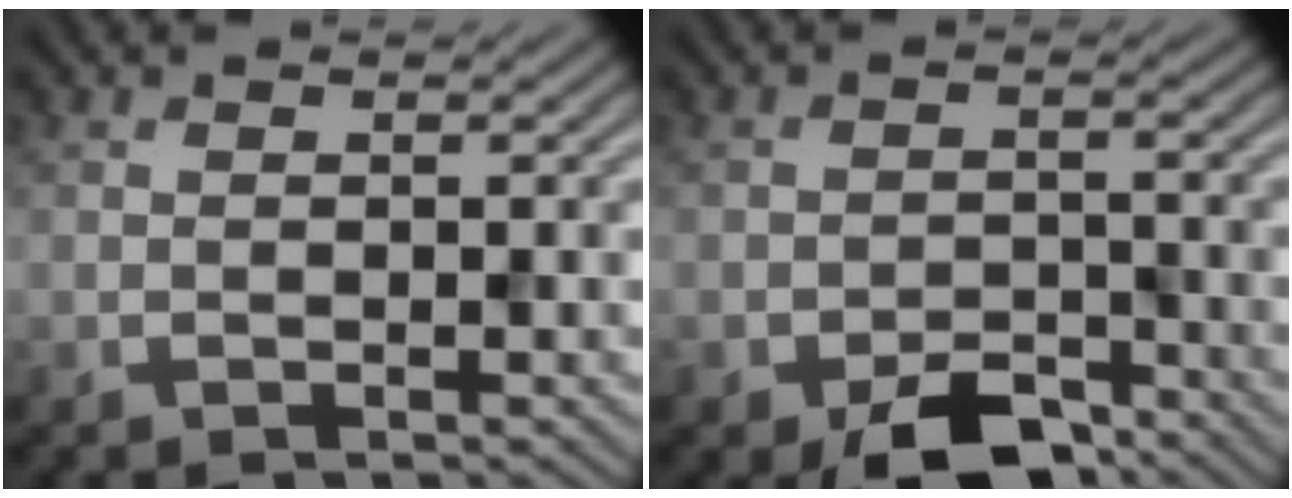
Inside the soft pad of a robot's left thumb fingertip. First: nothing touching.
{"total": 4.9, "force": [-3.8, 2.2, 2.3], "torque": [-0.031, 0.000, -0.066]}